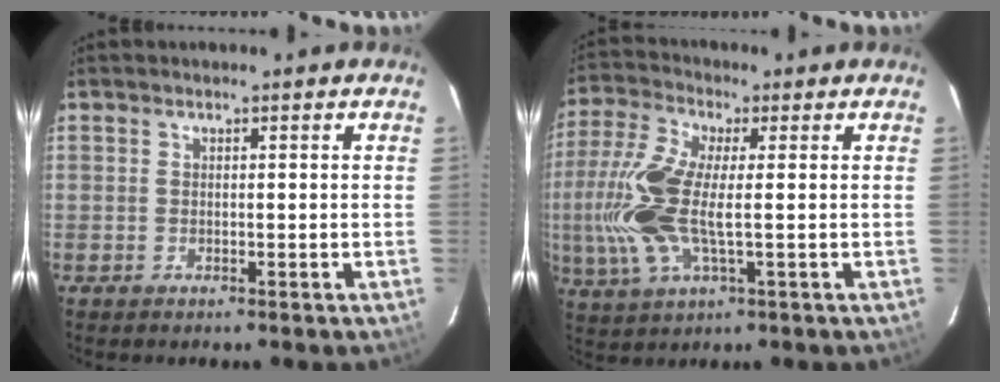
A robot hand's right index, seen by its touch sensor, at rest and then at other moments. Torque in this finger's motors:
{"motor_torque": [0.31, 0.05, 0.75, 0.21]}